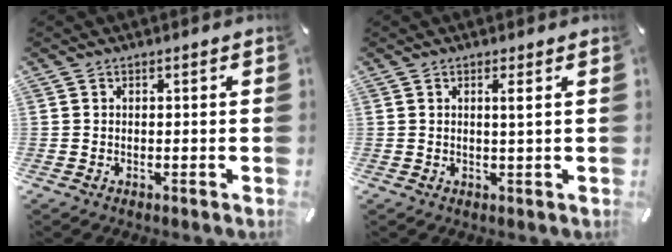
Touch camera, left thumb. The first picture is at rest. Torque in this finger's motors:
{"motor_torque": [0.14, 0.39, 0.23, -0.17, 0.00]}